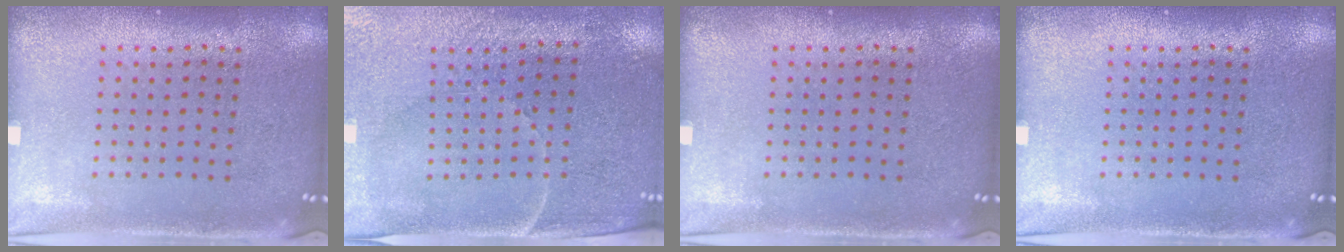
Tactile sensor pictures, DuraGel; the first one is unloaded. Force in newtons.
{"total": 3.4, "press": 3.3, "slide": 1.0}
{"total": 0.0}
{"total": 0.0}